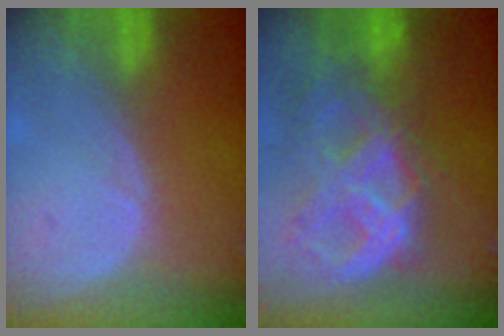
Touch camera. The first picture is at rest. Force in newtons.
{"total": 11.1, "press": 9.4, "slide": 5.9}